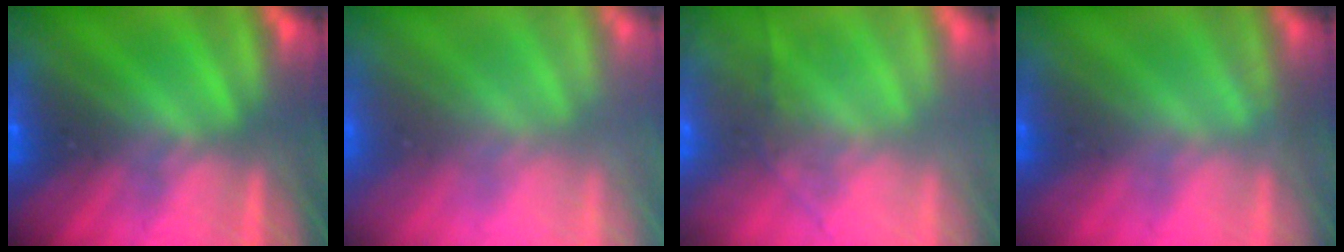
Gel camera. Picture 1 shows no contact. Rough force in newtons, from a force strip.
{"total": 8.5}
{"total": 7.2}
{"total": 2.4}